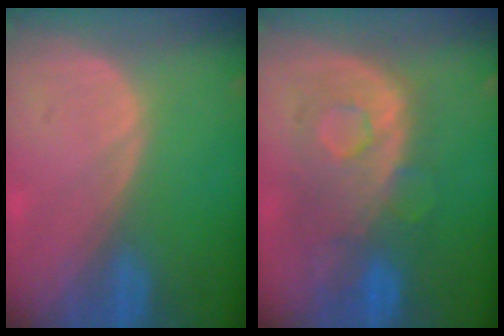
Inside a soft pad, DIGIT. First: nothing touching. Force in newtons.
{"total": 9.6, "press": 8.9, "slide": 3.6}